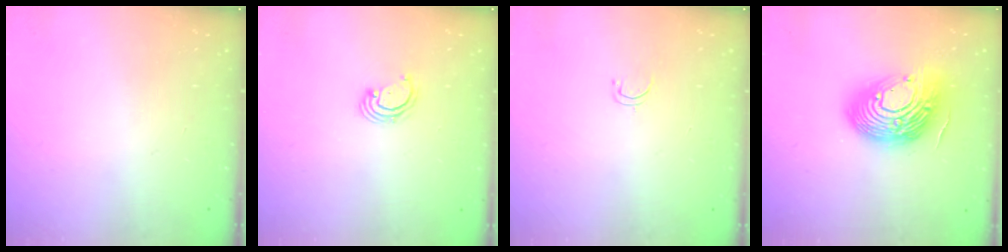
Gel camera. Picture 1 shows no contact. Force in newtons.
{"total": 2.6, "press": 2.6, "slide": 0.3}
{"total": 3.3, "press": 3.2, "slide": 0.2}
{"total": 20.9, "press": 20.8, "slide": 1.8}